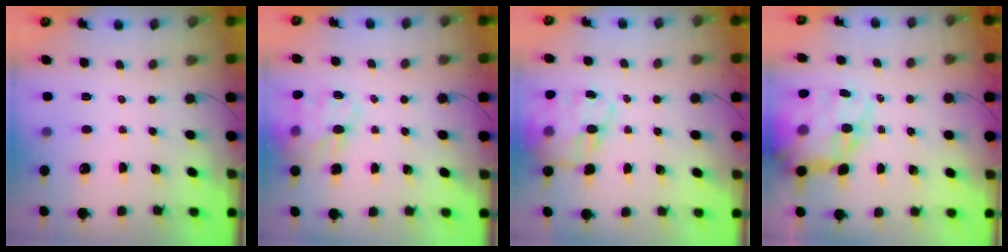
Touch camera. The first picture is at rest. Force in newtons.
{"total": 16.4, "press": 16.0, "slide": 3.5}
{"total": 17.3, "press": 16.8, "slide": 4.3}
{"total": 21.1, "press": 20.5, "slide": 5.0}